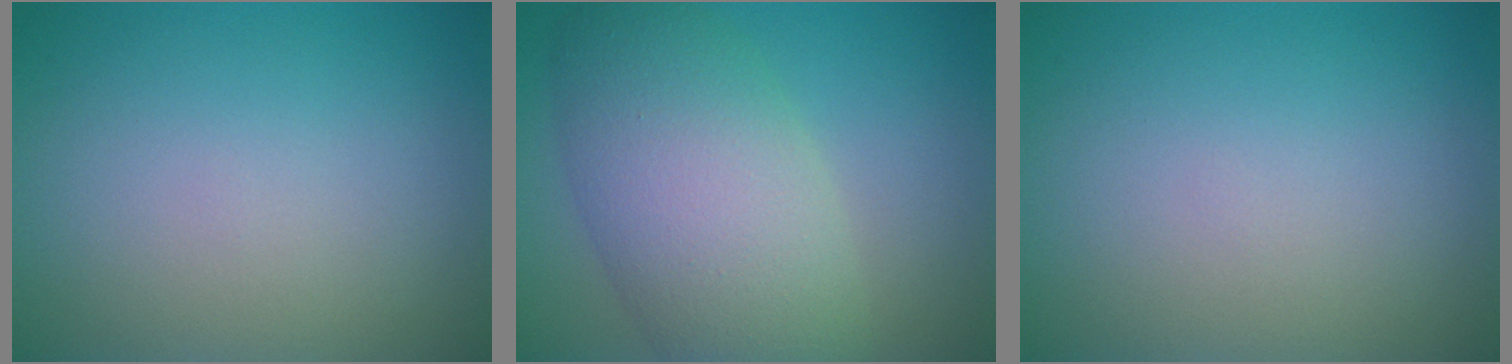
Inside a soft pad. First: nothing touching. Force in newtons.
{"total": 9.0, "press": 9.0, "slide": 0.4}
{"total": 0.0}